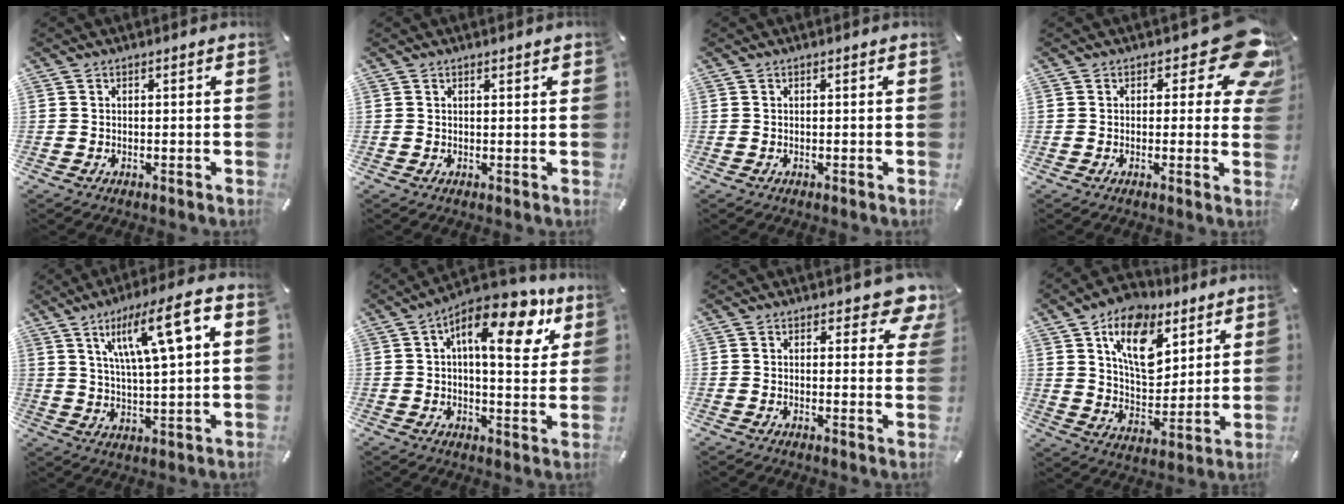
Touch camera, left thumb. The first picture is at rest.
{"total": 0.7, "force": [0.6, 0.2, 0.5], "torque": [-0.010, 0.000, 0.010]}
{"total": 0.0}
{"total": 13.3, "force": [6.3, 5.8, 10.1], "torque": [-0.117, -0.043, 0.106]}
{"total": 14.5, "force": [6.7, 3.6, 12.3], "torque": [-0.205, -0.020, 0.106]}
{"total": 16.2, "force": [7.1, 6.6, 12.9], "torque": [-0.191, -0.028, 0.112]}
{"total": 5.9, "force": [4.1, 2.9, 3.1], "torque": [-0.024, -0.025, 0.066]}
{"total": 15.7, "force": [8.6, 9.7, 8.9], "torque": [-0.147, -0.037, 0.154]}